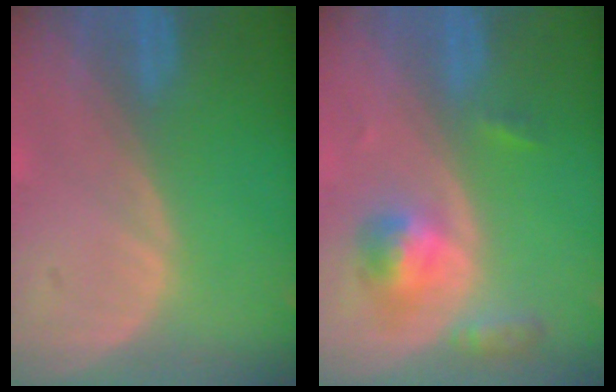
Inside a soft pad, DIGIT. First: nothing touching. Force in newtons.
{"total": 5.1, "press": 4.8, "slide": 1.9}